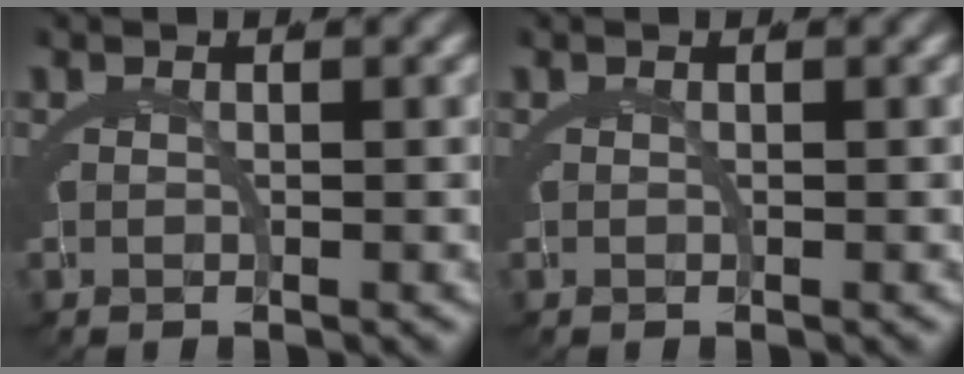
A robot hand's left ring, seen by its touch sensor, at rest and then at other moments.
{"total": 0.0}